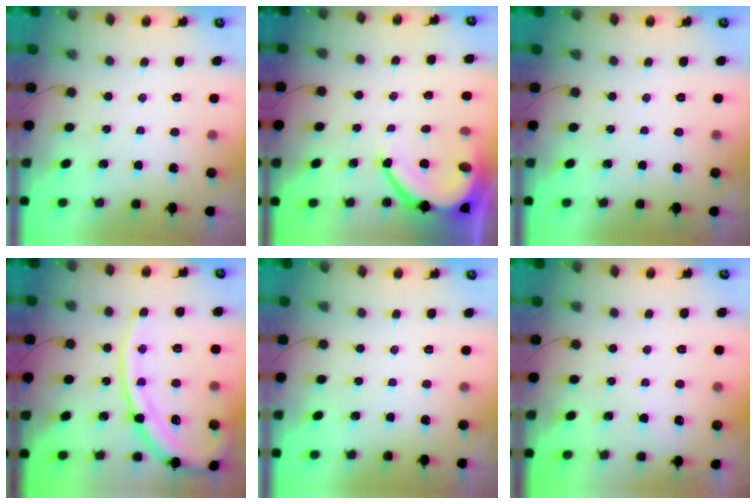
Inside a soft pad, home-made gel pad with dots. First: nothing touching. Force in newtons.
{"total": 7.6, "press": 7.5, "slide": 0.6}
{"total": 0.0}
{"total": 18.2, "press": 18.1, "slide": 2.1}
{"total": 0.0}
{"total": 2.9, "press": 2.9, "slide": 0.4}